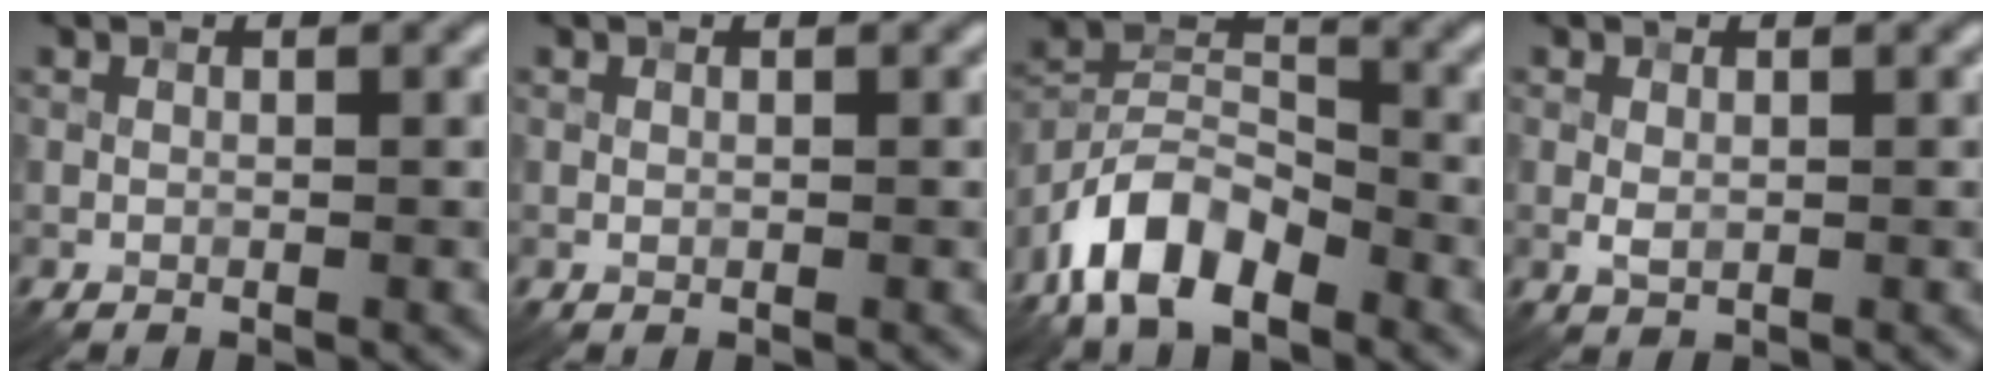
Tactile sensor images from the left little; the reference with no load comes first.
{"total": 0.0}
{"total": 8.0, "force": [-5.2, 3.8, 4.8], "torque": [-0.082, 0.006, -0.110]}
{"total": 1.3, "force": [0.0, 0.8, 1.0], "torque": [-0.022, -0.001, 0.002]}